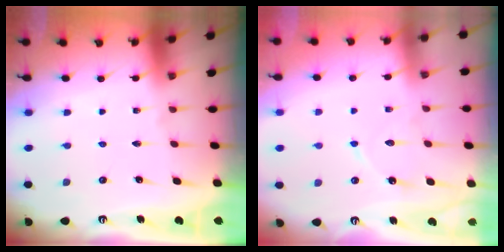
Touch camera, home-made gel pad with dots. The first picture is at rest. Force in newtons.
{"total": 6.5, "press": 6.5, "slide": 0.7}